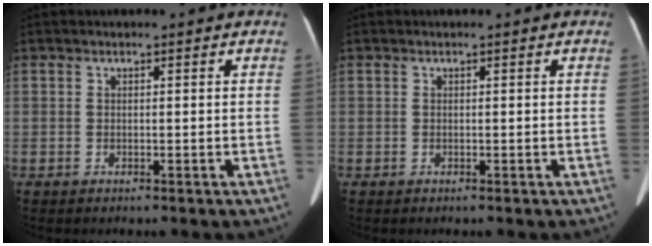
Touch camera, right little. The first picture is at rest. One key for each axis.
{"total": 0.0}